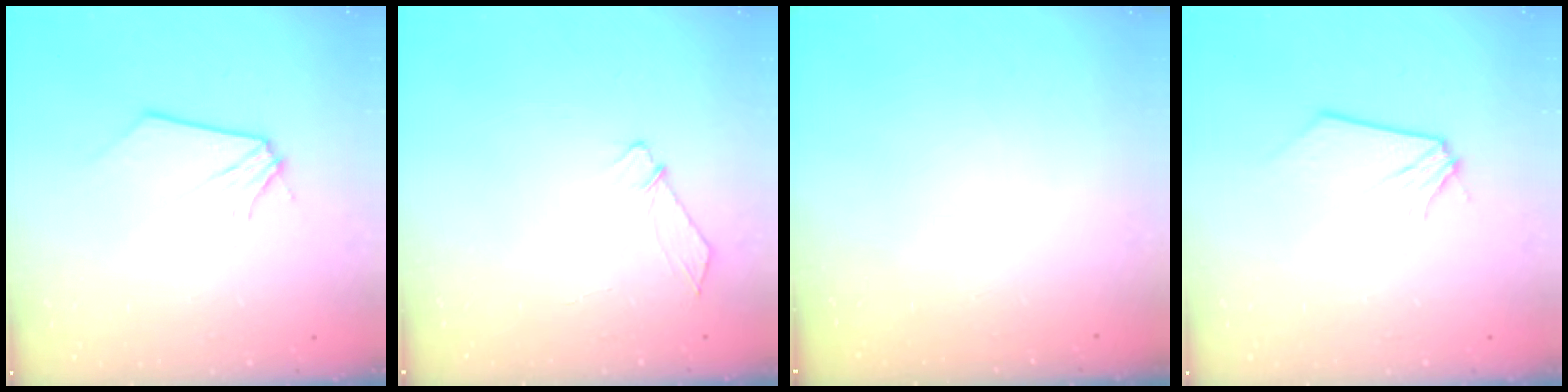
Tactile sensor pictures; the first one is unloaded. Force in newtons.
{"total": 7.0, "press": 6.9, "slide": 0.8}
{"total": 0.0}
{"total": 0.0}